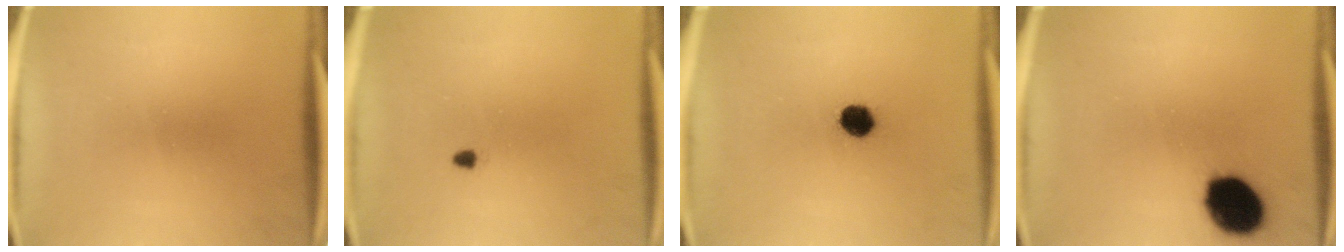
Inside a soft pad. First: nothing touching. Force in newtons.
{"total": 0.8}
{"total": 5.3}
{"total": 13.8}